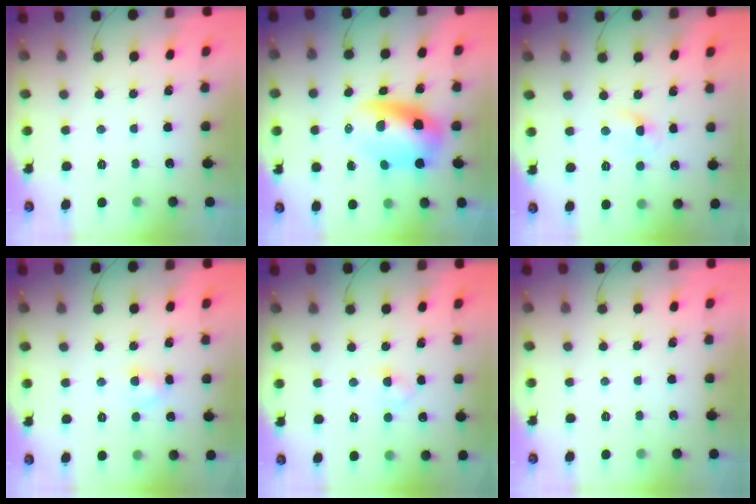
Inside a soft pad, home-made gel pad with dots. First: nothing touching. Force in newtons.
{"total": 8.6, "press": 8.3, "slide": 2.1}
{"total": 2.6, "press": 2.4, "slide": 1.1}
{"total": 2.7, "press": 2.5, "slide": 1.0}
{"total": 2.8, "press": 2.5, "slide": 1.2}
{"total": 0.0}